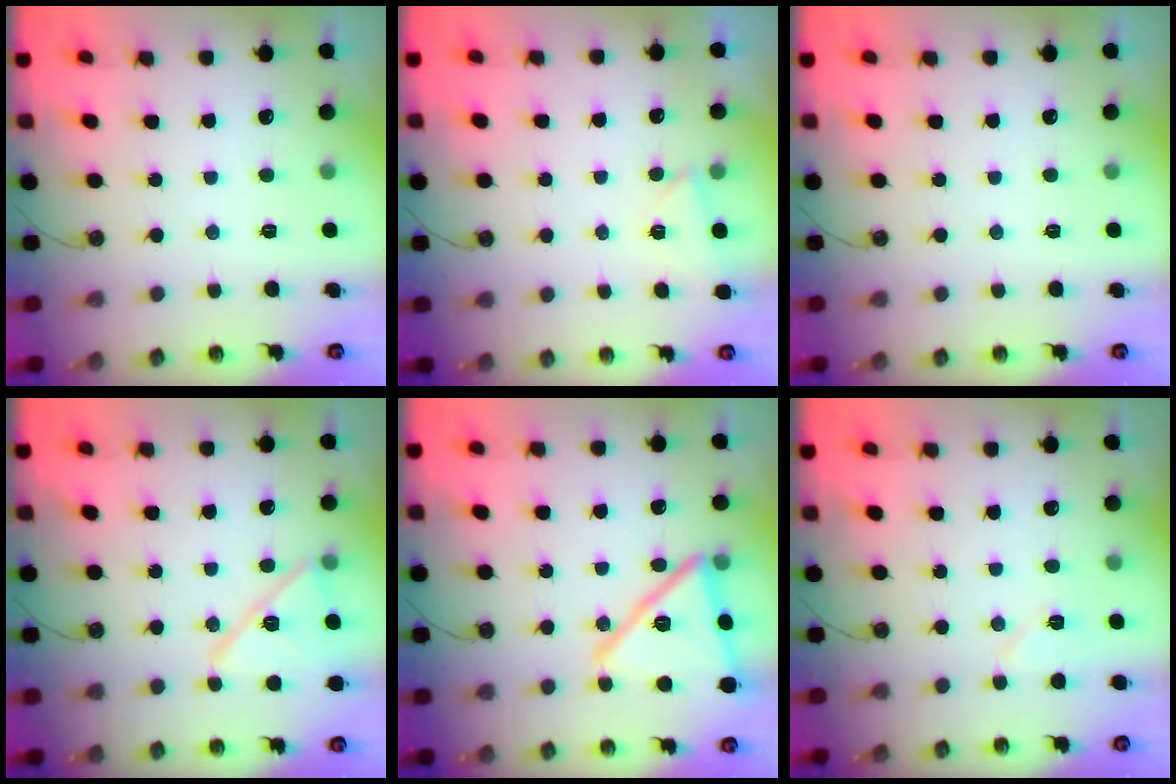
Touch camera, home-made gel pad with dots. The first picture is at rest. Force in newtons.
{"total": 3.9, "press": 2.9, "slide": 2.6}
{"total": 0.0}
{"total": 13.7, "press": 13.7, "slide": 0.3}
{"total": 19.6, "press": 16.7, "slide": 10.2}
{"total": 6.6, "press": 6.4, "slide": 1.6}